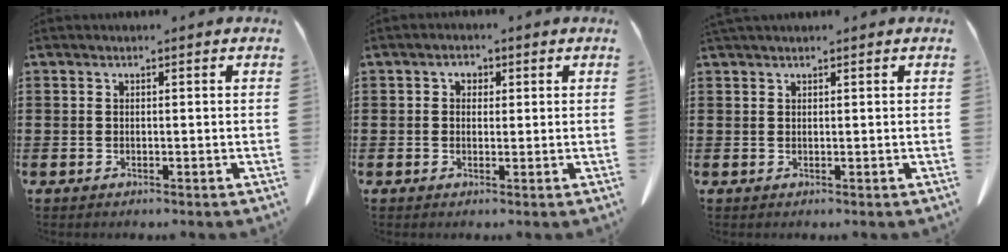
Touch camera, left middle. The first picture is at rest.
{"total": 1.5, "force": [0.3, 1.2, 0.9], "torque": [-0.020, 0.007, 0.004]}
{"total": 0.7, "force": [0.7, 0.0, 0.2], "torque": [-0.005, -0.001, 0.014]}